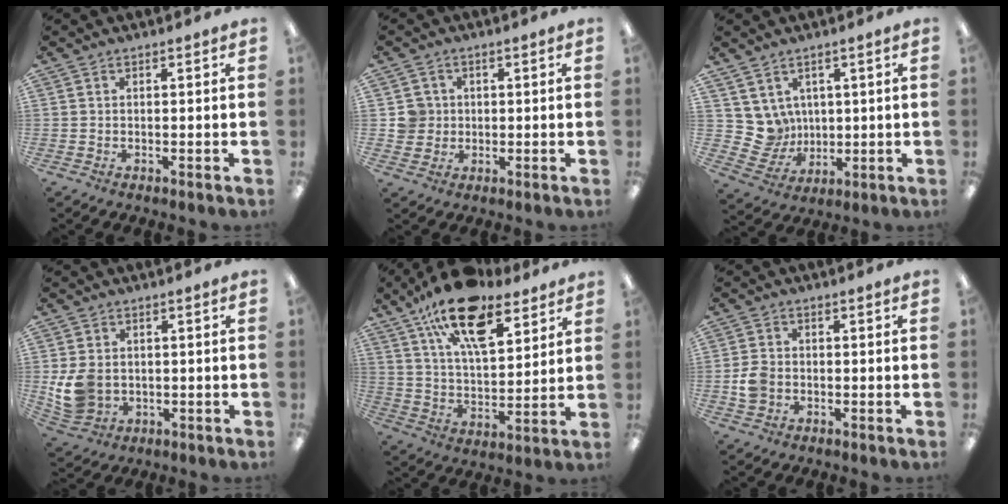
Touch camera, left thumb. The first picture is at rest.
{"total": 5.0, "force": [0.8, 4.9, 0.5], "torque": [-0.010, 0.006, 0.013]}
{"total": 7.2, "force": [3.2, 6.4, 0.6], "torque": [-0.035, -0.022, 0.070]}
{"total": 8.4, "force": [-0.3, 7.1, 4.6], "torque": [-0.108, 0.010, -0.001]}
{"total": 19.5, "force": [12.8, 8.5, 11.9], "torque": [-0.200, -0.060, 0.221]}
{"total": 4.6, "force": [-1.0, 3.8, 2.4], "torque": [-0.039, 0.003, -0.019]}